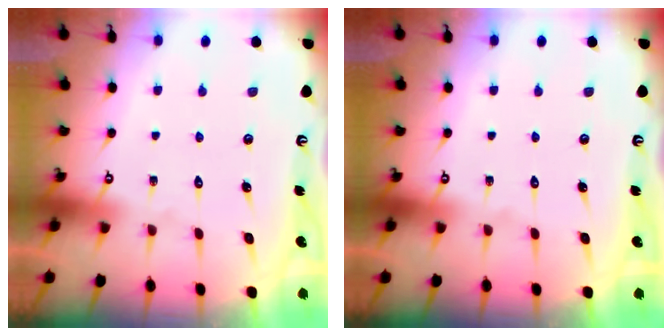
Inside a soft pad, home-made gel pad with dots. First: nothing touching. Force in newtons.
{"total": 0.0}